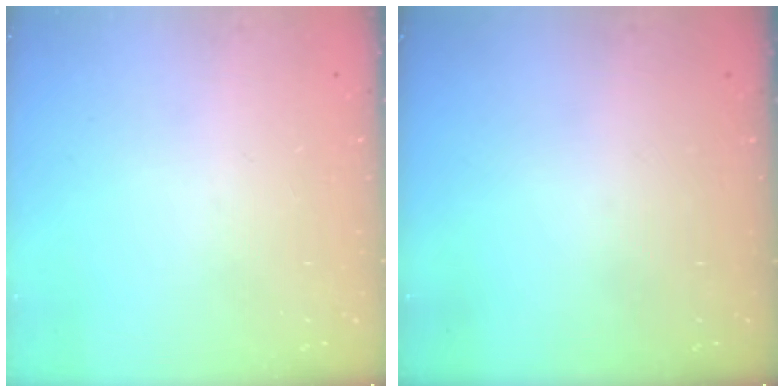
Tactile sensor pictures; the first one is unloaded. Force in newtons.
{"total": 0.0}